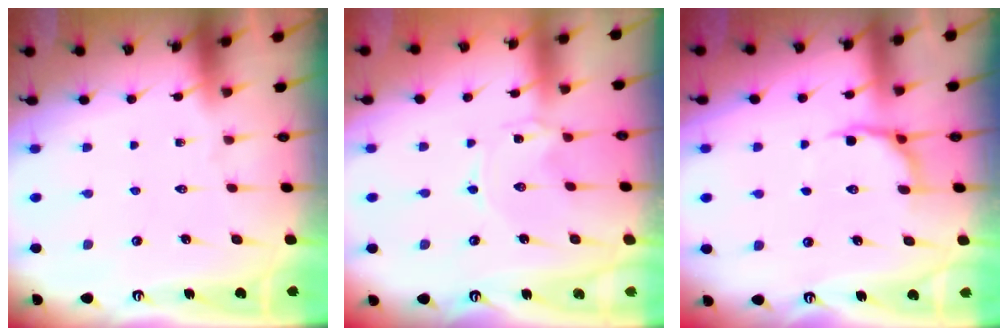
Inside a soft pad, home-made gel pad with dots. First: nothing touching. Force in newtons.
{"total": 0.0}
{"total": 6.3, "press": 5.7, "slide": 2.7}